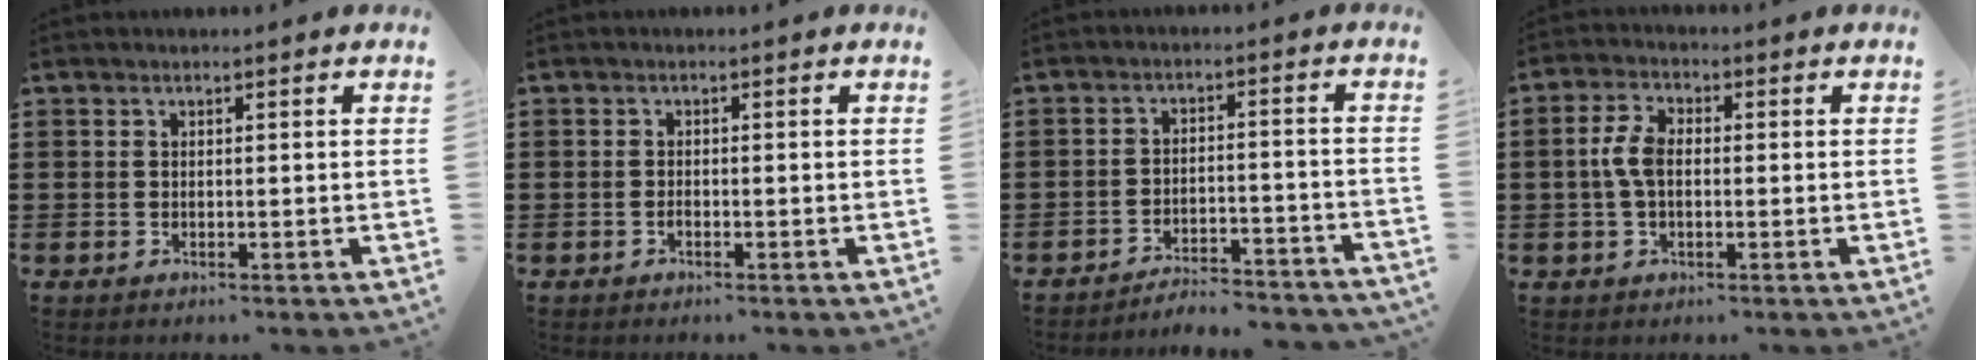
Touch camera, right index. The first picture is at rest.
{"total": 0.7, "force": [-0.6, 0.2, 0.3], "torque": [-0.008, -0.004, -0.011]}
{"total": 4.3, "force": [-4.2, 0.1, 0.7], "torque": [-0.017, 0.002, -0.087]}
{"total": 5.0, "force": [-0.1, 2.7, 4.2], "torque": [-0.105, 0.001, -0.008]}